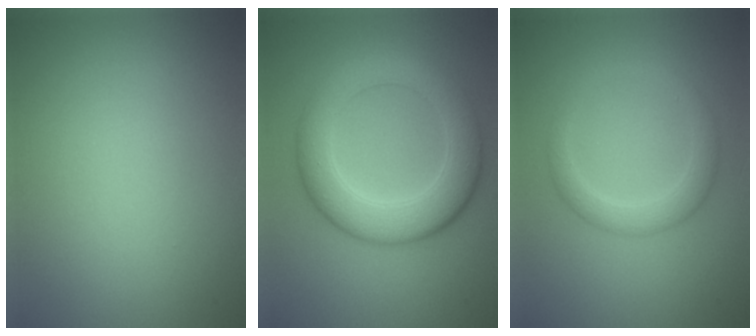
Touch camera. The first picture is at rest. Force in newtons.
{"total": 6.6, "press": 6.6, "slide": 0.1}
{"total": 2.4, "press": 2.4, "slide": 0.1}